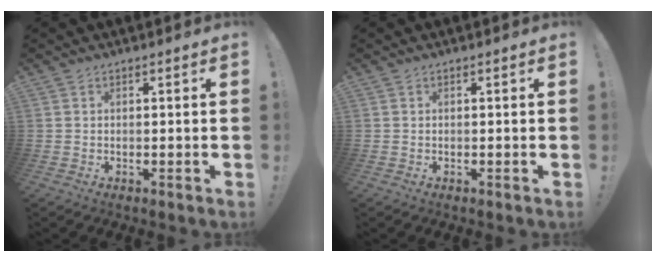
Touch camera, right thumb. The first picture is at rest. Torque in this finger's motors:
{"motor_torque": [0.12, 0.06, 0.12, -0.05, 0.00]}